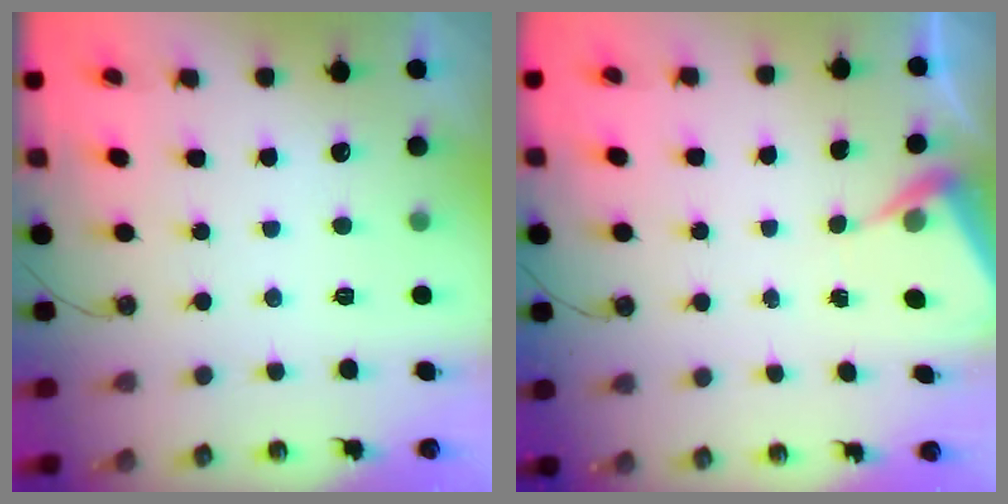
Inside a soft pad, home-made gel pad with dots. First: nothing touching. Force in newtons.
{"total": 4.9, "press": 4.9, "slide": 0.1}